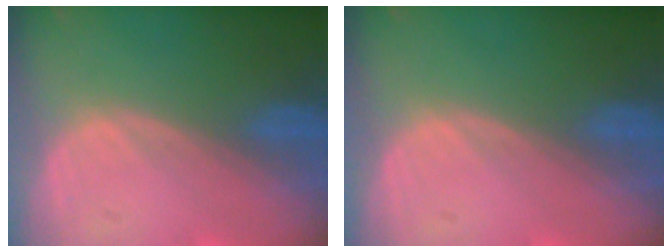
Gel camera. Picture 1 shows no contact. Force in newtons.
{"total": 0.0}